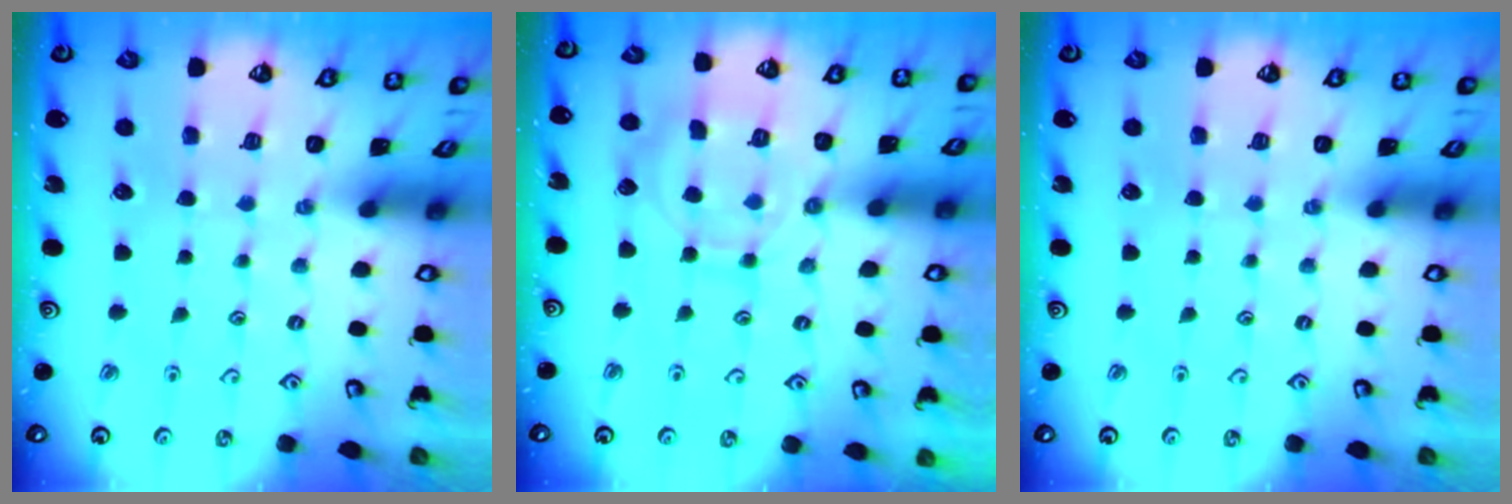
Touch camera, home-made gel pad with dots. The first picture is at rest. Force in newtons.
{"total": 10.7, "press": 10.7, "slide": 0.9}
{"total": 0.0}